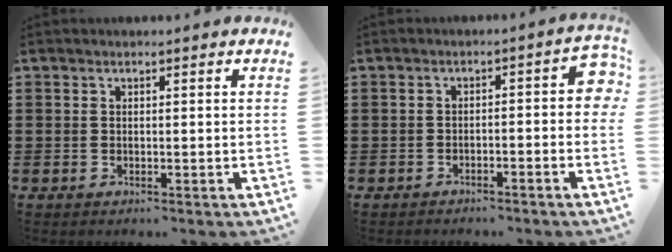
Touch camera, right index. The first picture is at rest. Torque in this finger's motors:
{"motor_torque": [0.04, -0.06, 0.29, 0.03]}